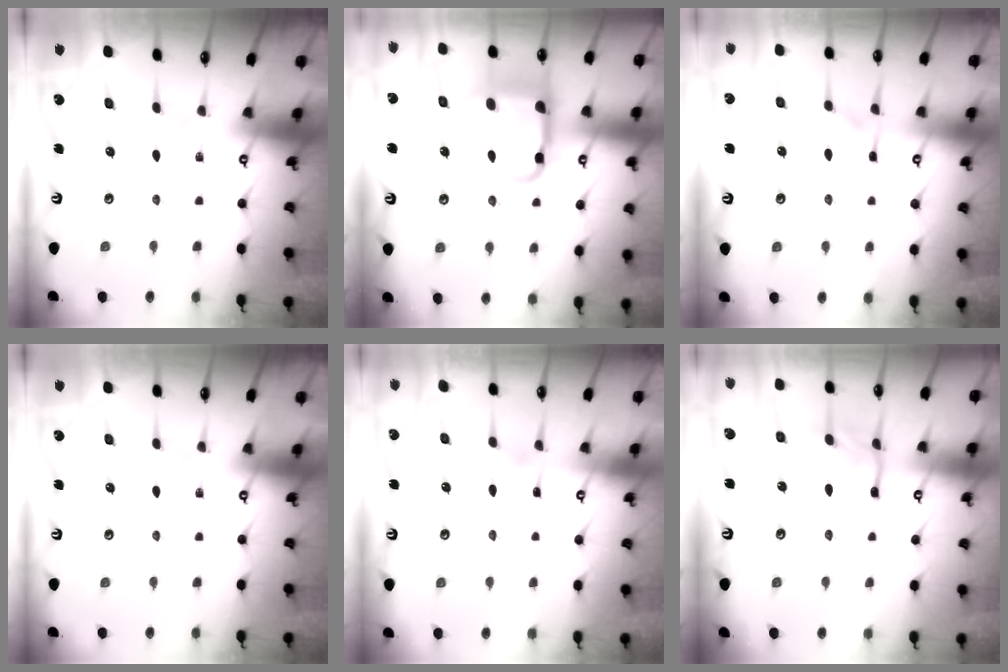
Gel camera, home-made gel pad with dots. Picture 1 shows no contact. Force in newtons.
{"total": 16.3, "press": 16.2, "slide": 1.4}
{"total": 2.6, "press": 2.5, "slide": 0.6}
{"total": 0.0}
{"total": 2.2, "press": 2.1, "slide": 0.3}
{"total": 9.3, "press": 9.3, "slide": 0.5}